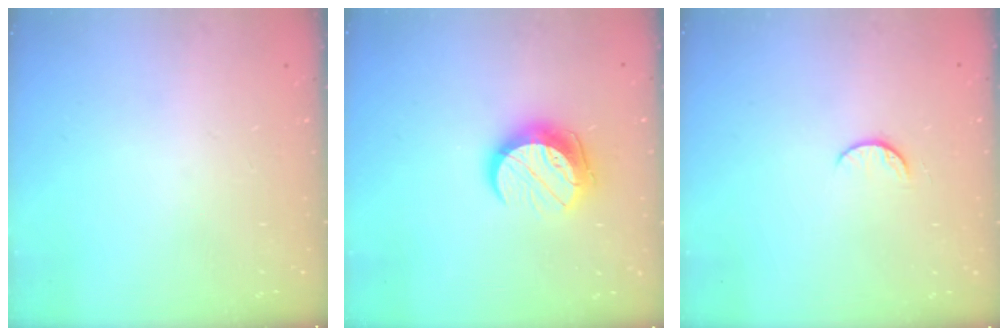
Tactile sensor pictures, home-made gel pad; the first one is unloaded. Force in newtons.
{"total": 11.1, "press": 11.1, "slide": 0.7}
{"total": 5.2, "press": 5.2, "slide": 0.6}